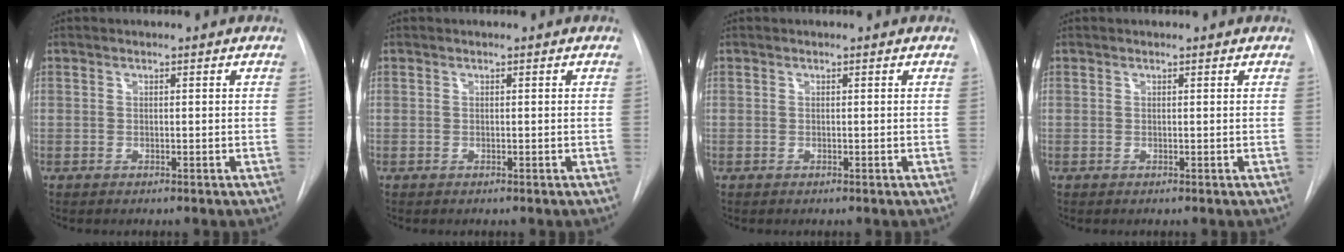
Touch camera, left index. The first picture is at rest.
{"total": 0.0}
{"total": 0.0}
{"total": 0.7, "force": [0.7, 0.1, 0.1], "torque": [-0.006, 0.006, 0.007]}